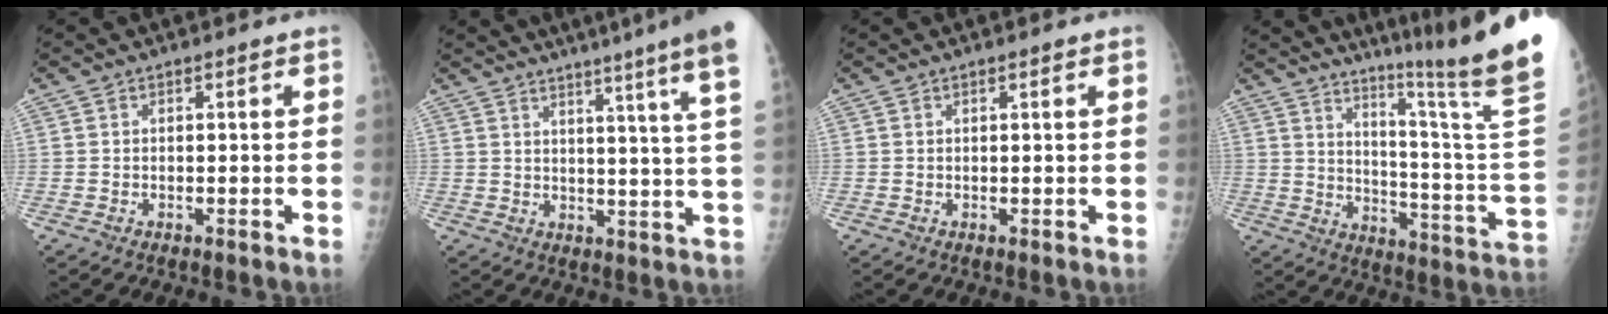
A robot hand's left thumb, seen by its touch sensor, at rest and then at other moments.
{"total": 17.7, "force": [13.2, -1.0, 11.8], "torque": [-0.152, -0.072, 0.146]}
{"total": 0.7, "force": [0.4, 0.0, 0.6], "torque": [-0.010, 0.000, 0.006]}
{"total": 25.4, "force": [19.4, -2.0, 16.3], "torque": [-0.223, -0.163, 0.271]}